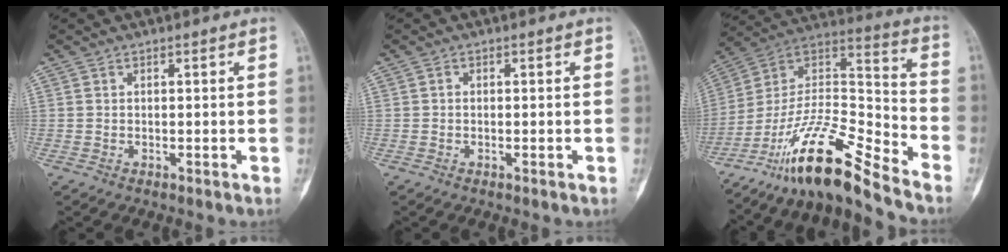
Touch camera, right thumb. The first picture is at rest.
{"total": 0.6, "force": [-0.3, 0.2, 0.4], "torque": [-0.005, -0.001, -0.006]}
{"total": 17.1, "force": [-13.5, 2.1, 10.4], "torque": [-0.193, 0.095, -0.243]}